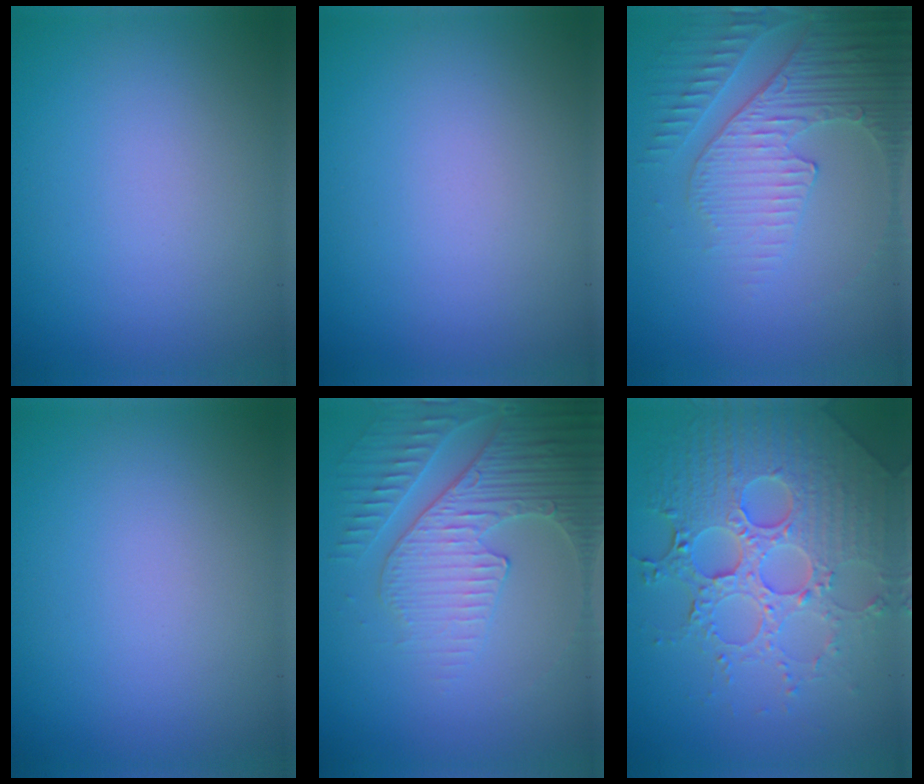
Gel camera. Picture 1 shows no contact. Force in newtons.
{"total": 0.0}
{"total": 4.0, "press": 3.9, "slide": 1.0}
{"total": 0.0}
{"total": 4.3, "press": 4.3, "slide": 0.4}
{"total": 7.9, "press": 5.8, "slide": 5.4}